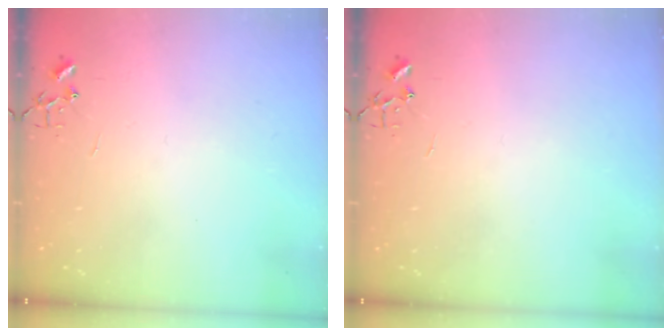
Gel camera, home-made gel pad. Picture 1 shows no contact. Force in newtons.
{"total": 0.0}